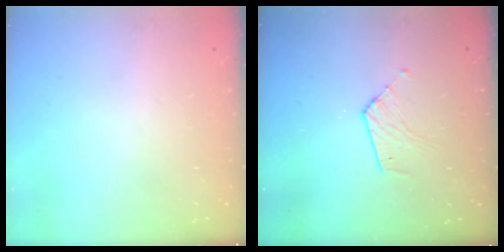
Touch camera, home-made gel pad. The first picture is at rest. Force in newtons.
{"total": 5.9, "press": 5.8, "slide": 0.5}